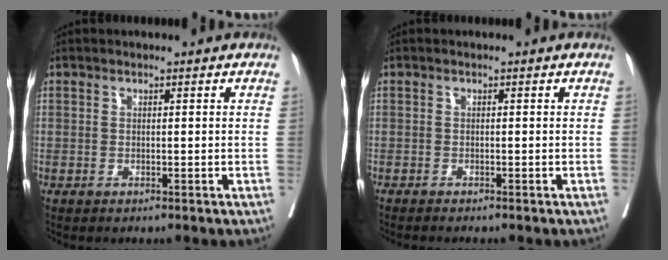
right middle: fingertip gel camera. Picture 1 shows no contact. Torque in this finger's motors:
{"motor_torque": [0.72, -0.54, 0.02, 0.01]}